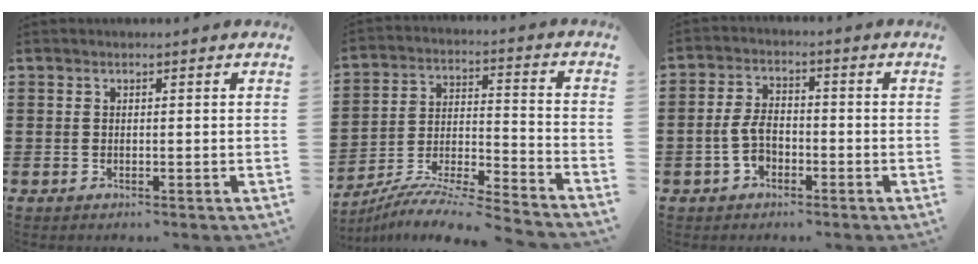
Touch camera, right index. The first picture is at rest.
{"total": 8.2, "force": [-7.8, -0.3, 2.5], "torque": [-0.044, -0.003, -0.158]}
{"total": 4.8, "force": [-1.6, 2.7, 3.6], "torque": [-0.096, -0.004, -0.038]}